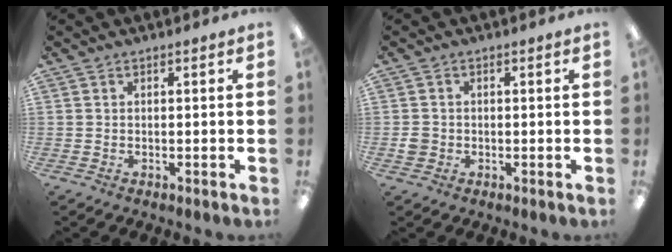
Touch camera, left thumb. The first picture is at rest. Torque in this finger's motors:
{"motor_torque": [-0.31, 0.46, -0.14, 0.08, -0.02]}